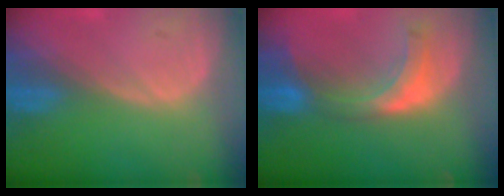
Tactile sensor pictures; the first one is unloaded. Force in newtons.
{"total": 7.1, "press": 6.7, "slide": 2.5}